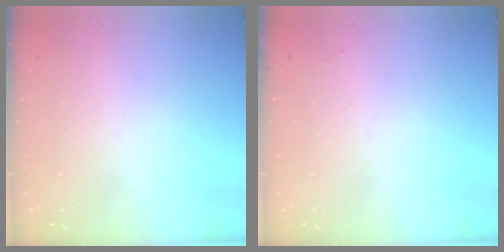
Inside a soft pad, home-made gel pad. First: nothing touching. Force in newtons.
{"total": 1.9, "press": 1.9, "slide": 0.3}